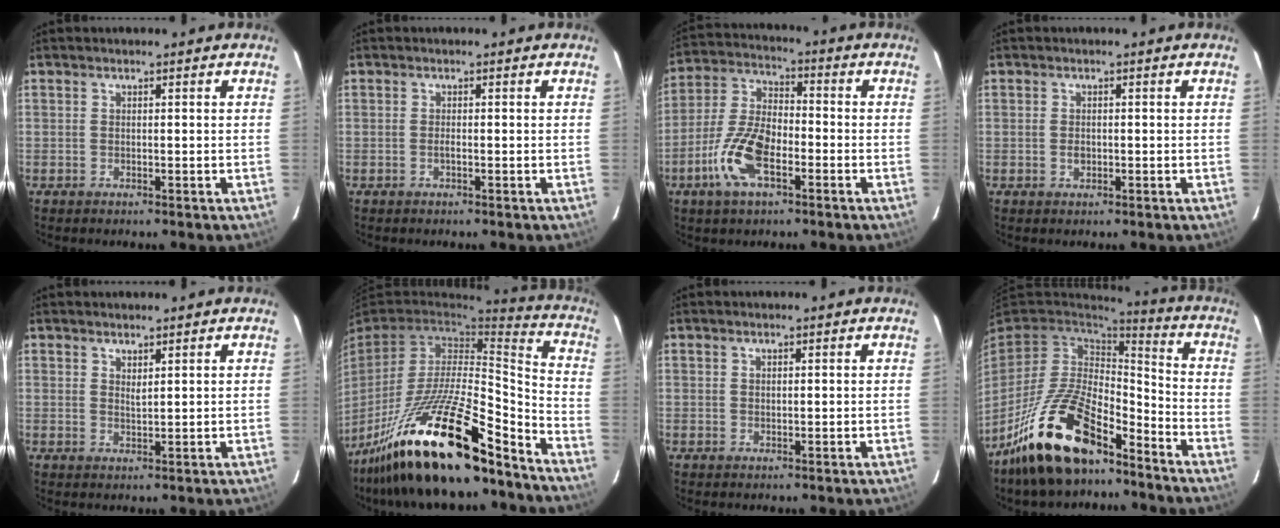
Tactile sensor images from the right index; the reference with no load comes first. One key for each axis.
{"total": 0.7, "fx": -0.3, "fy": 0.2, "fz": 0.6, "tx": -0.011, "ty": -0.001, "tz": -0.006}
{"total": 12.5, "fx": -5.4, "fy": 5.5, "fz": 9.8, "tx": -0.214, "ty": 0.000, "tz": -0.106}
{"total": 1.6, "fx": -0.4, "fy": 1.2, "fz": 1.0, "tx": -0.019, "ty": 0.001, "tz": -0.007}
{"total": 1.5, "fx": 1.1, "fy": 0.5, "fz": 0.8, "tx": -0.013, "ty": -0.004, "tz": 0.020}
{"total": 27.0, "fx": -20.2, "fy": 6.2, "fz": 16.8, "tx": -0.309, "ty": -0.036, "tz": -0.339}
{"total": 0.7, "fx": 0.3, "fy": 0.5, "fz": 0.4, "tx": -0.007, "ty": 0.001, "tz": 0.005}
{"total": 20.4, "fx": -13.9, "fy": 8.3, "fz": 12.5, "tx": -0.254, "ty": -0.013, "tz": -0.244}